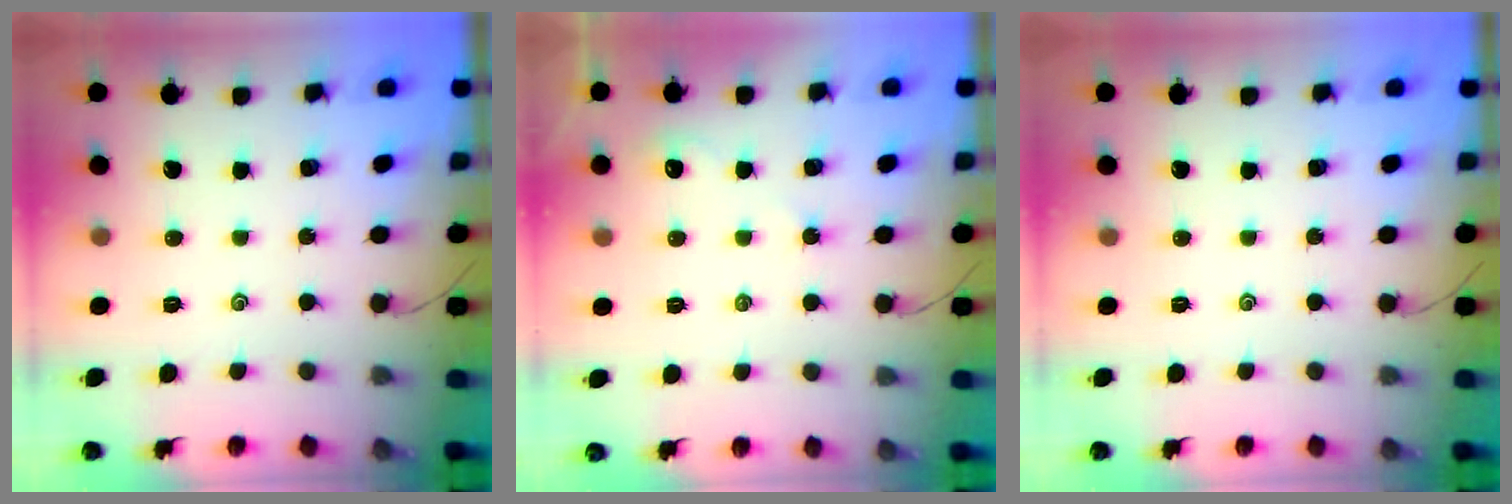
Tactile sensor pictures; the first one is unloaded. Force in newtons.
{"total": 2.3, "press": 2.3, "slide": 0.2}
{"total": 0.0}